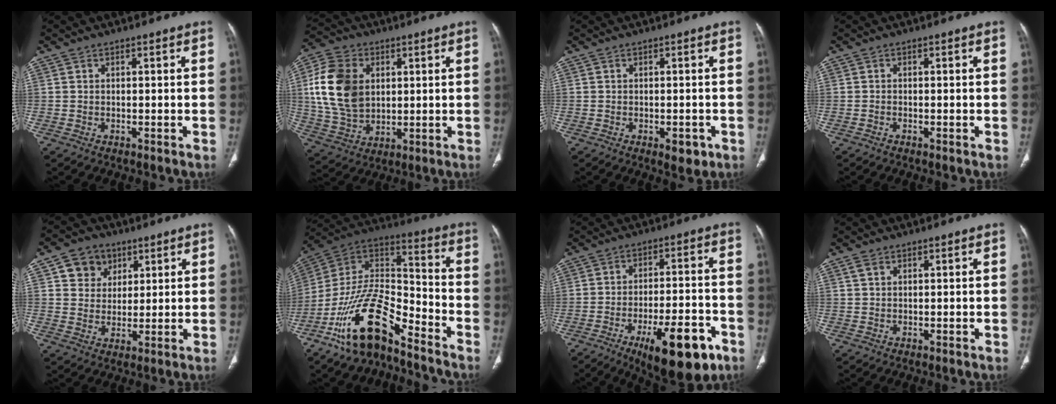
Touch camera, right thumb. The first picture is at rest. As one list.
[{"total": 16.0, "force": [3.0, 11.5, 10.6], "torque": [-0.190, -0.003, 0.061]}, {"total": 3.2, "force": [-1.3, 1.6, 2.4], "torque": [-0.017, 0.002, -0.012]}, {"total": 0.0}, {"total": 7.8, "force": [3.6, 6.5, 2.3], "torque": [-0.006, -0.011, 0.060]}, {"total": 19.1, "force": [-12.5, 7.4, 12.4], "torque": [-0.209, 0.091, -0.228]}, {"total": 16.7, "force": [-8.5, 5.8, 13.1], "torque": [-0.162, 0.043, -0.117]}, {"total": 1.3, "force": [0.8, 0.8, 0.7], "torque": [-0.015, 0.006, 0.017]}]